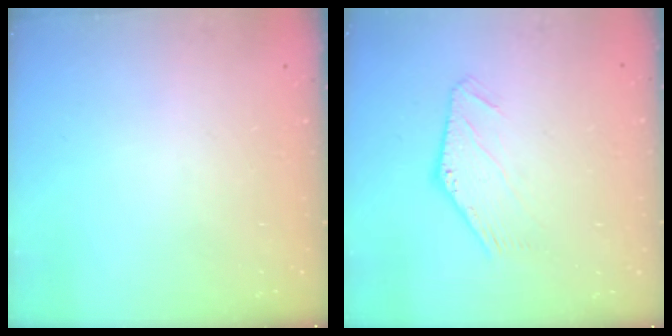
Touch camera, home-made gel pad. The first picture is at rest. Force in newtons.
{"total": 0.6, "press": 0.6, "slide": 0.1}